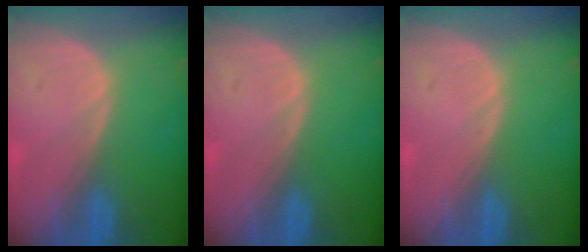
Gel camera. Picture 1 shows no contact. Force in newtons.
{"total": 0.0}
{"total": 0.0}